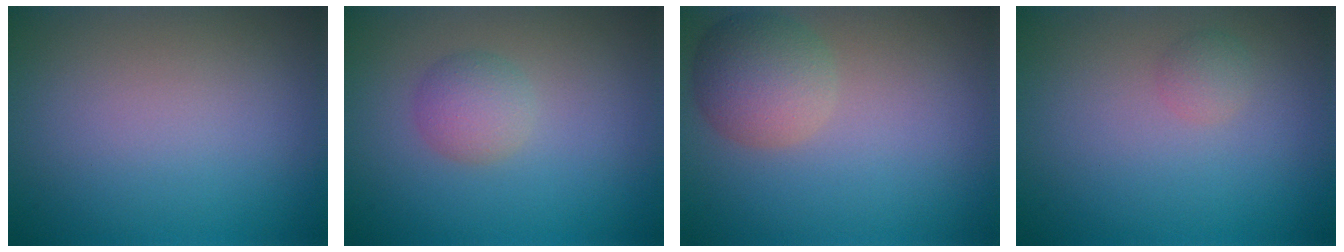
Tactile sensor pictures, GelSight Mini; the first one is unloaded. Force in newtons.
{"total": 2.2, "press": 2.2, "slide": 0.2}
{"total": 4.1, "press": 4.1, "slide": 0.4}
{"total": 1.1, "press": 1.1, "slide": 0.1}